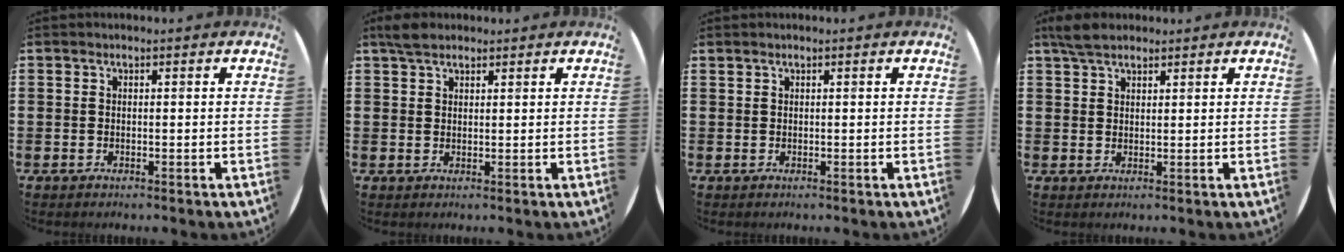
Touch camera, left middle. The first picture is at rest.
{"total": 2.8, "force": [2.4, 1.2, 0.9], "torque": [-0.014, 0.004, 0.043]}
{"total": 0.0}
{"total": 3.7, "force": [3.1, 1.5, 1.4], "torque": [-0.024, 0.002, 0.057]}